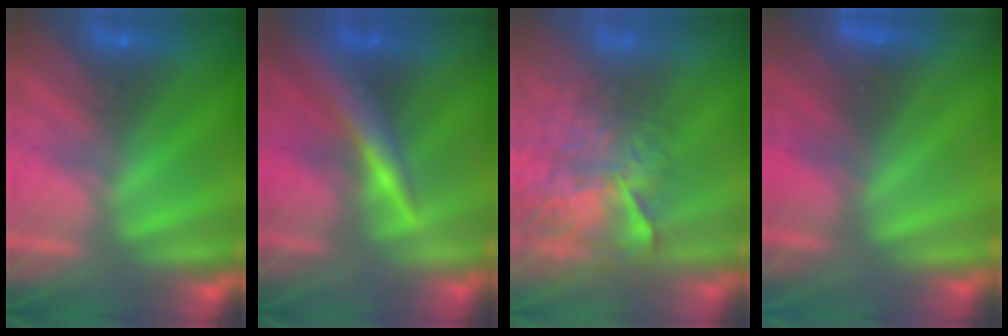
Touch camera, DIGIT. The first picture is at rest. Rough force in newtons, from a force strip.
{"total": 4.6}
{"total": 7.9}
{"total": 4.6}